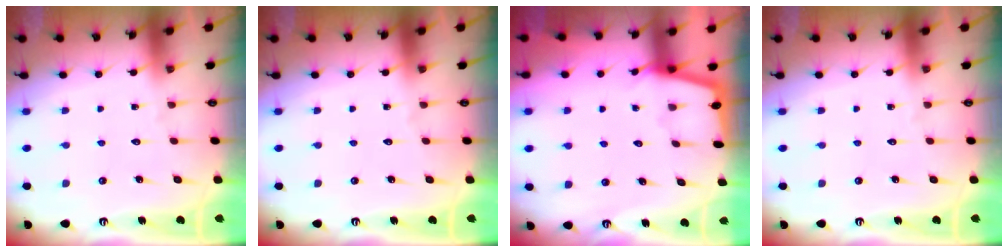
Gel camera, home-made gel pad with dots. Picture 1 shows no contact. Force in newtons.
{"total": 0.0}
{"total": 1.8, "press": 1.8, "slide": 0.3}
{"total": 0.0}